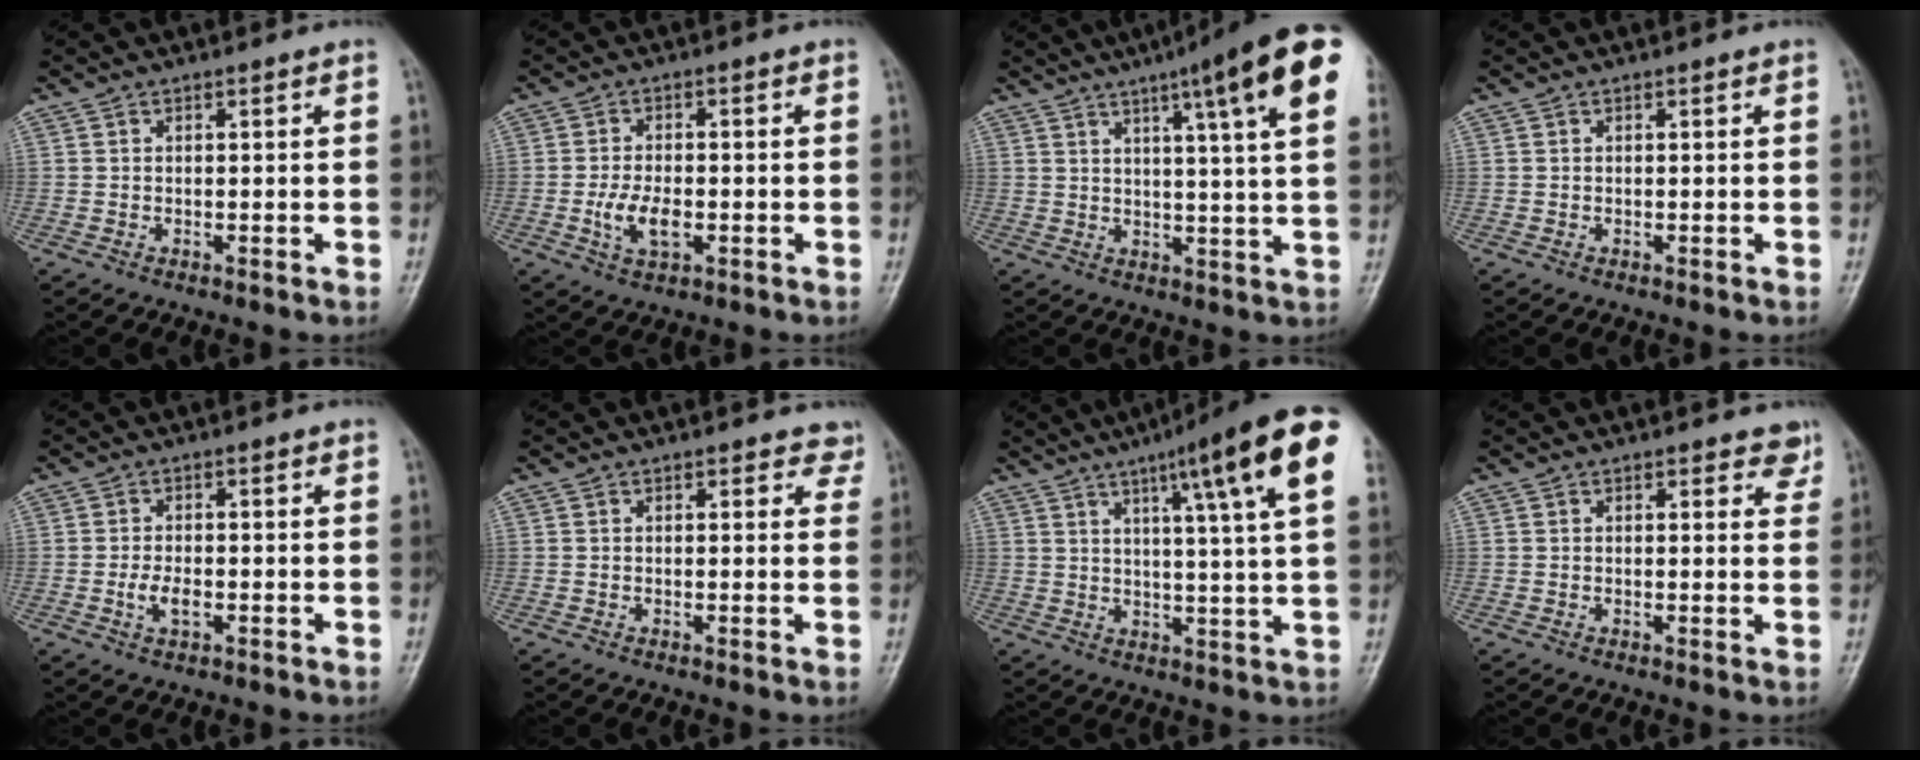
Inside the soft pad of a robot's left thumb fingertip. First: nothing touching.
{"total": 5.8, "force": [-1.6, 3.1, 4.6], "torque": [-0.090, 0.004, -0.028]}
{"total": 18.4, "force": [9.1, 2.0, 15.9], "torque": [-0.211, -0.015, 0.109]}
{"total": 0.0}
{"total": 3.3, "force": [-1.1, 1.8, 2.6], "torque": [-0.051, 0.004, -0.021]}
{"total": 2.8, "force": [2.1, 1.7, 0.7], "torque": [0.025, -0.008, 0.011]}
{"total": 17.7, "force": [8.3, 1.4, 15.5], "torque": [-0.210, -0.018, 0.102]}
{"total": 3.0, "force": [2.2, 1.6, 1.3], "torque": [0.015, -0.011, 0.021]}